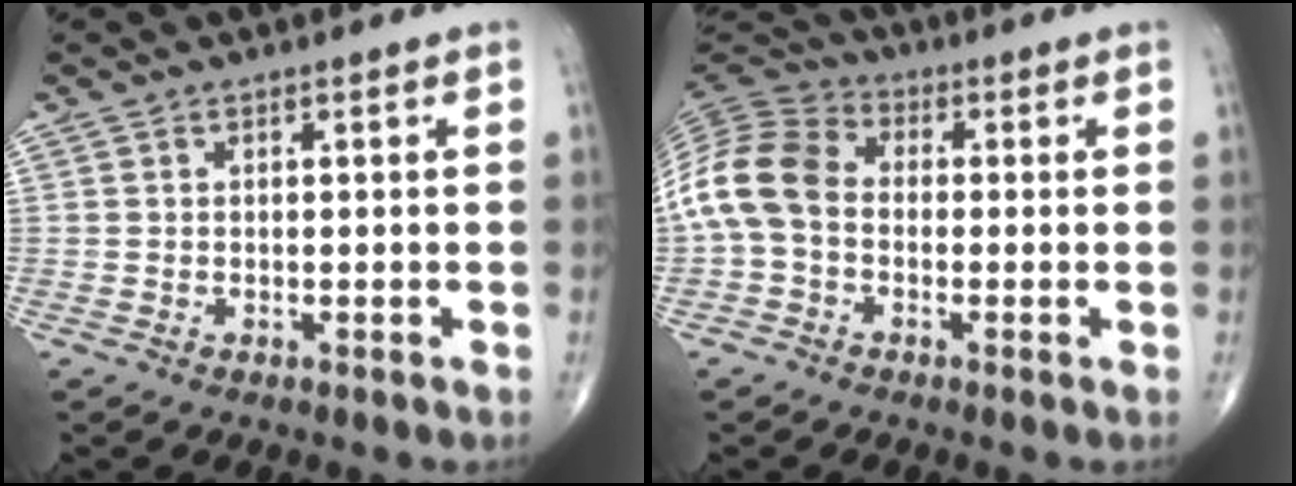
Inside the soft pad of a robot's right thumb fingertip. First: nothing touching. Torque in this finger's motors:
{"motor_torque": [0.33, 0.19, 1.05, -0.22, 0.42]}